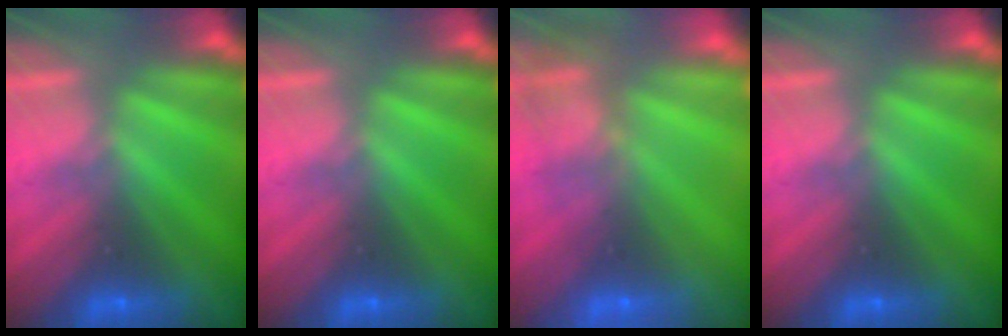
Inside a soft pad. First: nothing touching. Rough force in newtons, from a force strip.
{"total": 0.0}
{"total": 10.8}
{"total": 0.0}